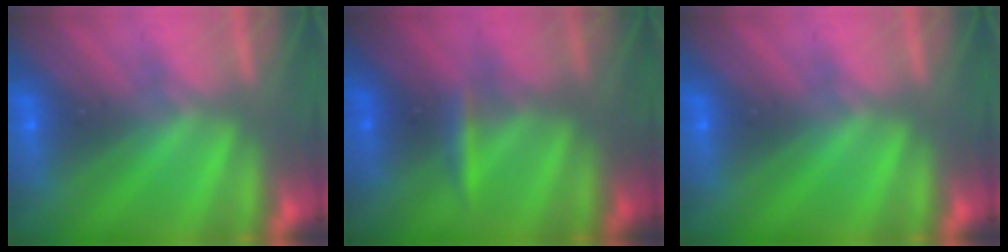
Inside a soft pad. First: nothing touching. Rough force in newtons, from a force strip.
{"total": 2.4}
{"total": 0.0}